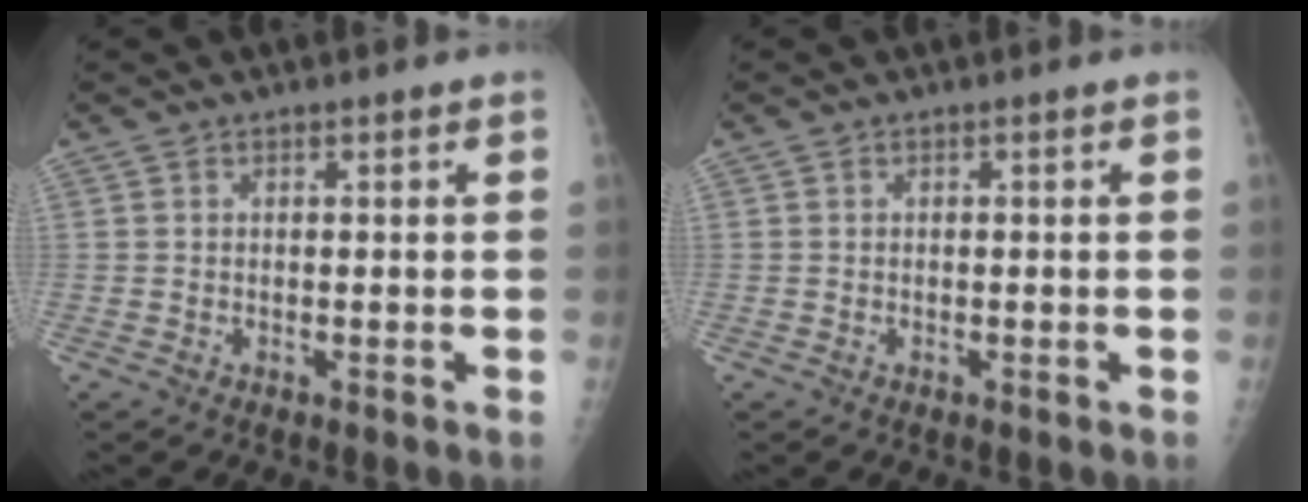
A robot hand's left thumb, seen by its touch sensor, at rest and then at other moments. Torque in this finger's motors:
{"motor_torque": [0.14, 0.14, 0.00, 0.00, 0.00]}